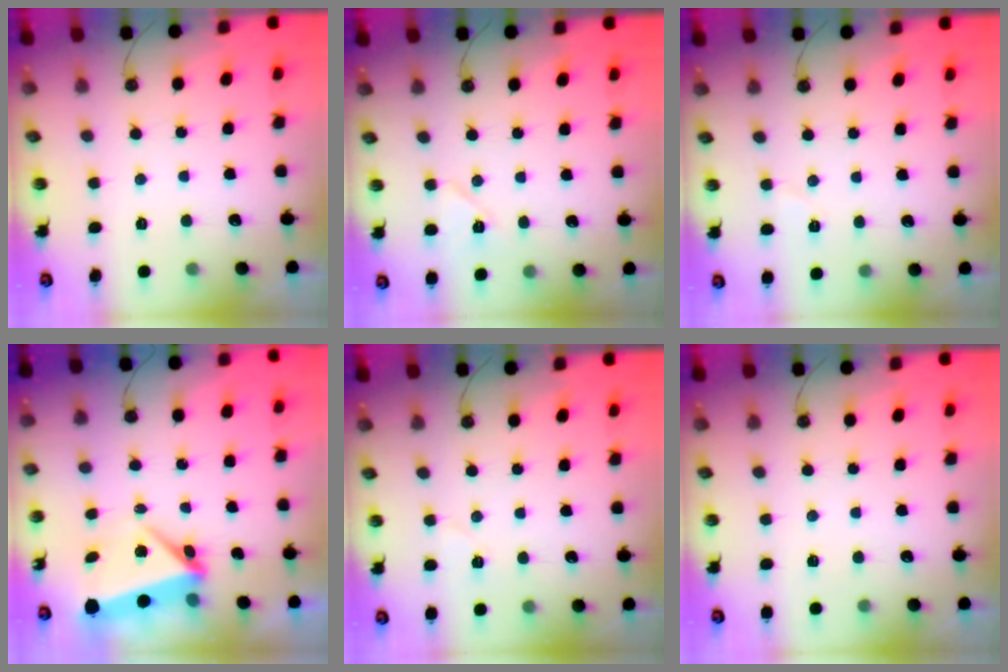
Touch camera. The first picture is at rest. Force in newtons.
{"total": 6.8, "press": 5.5, "slide": 4.1}
{"total": 3.4, "press": 3.1, "slide": 1.3}
{"total": 6.4, "press": 6.4, "slide": 0.1}
{"total": 5.0, "press": 5.0, "slide": 0.4}
{"total": 2.1, "press": 0.8, "slide": 2.0}